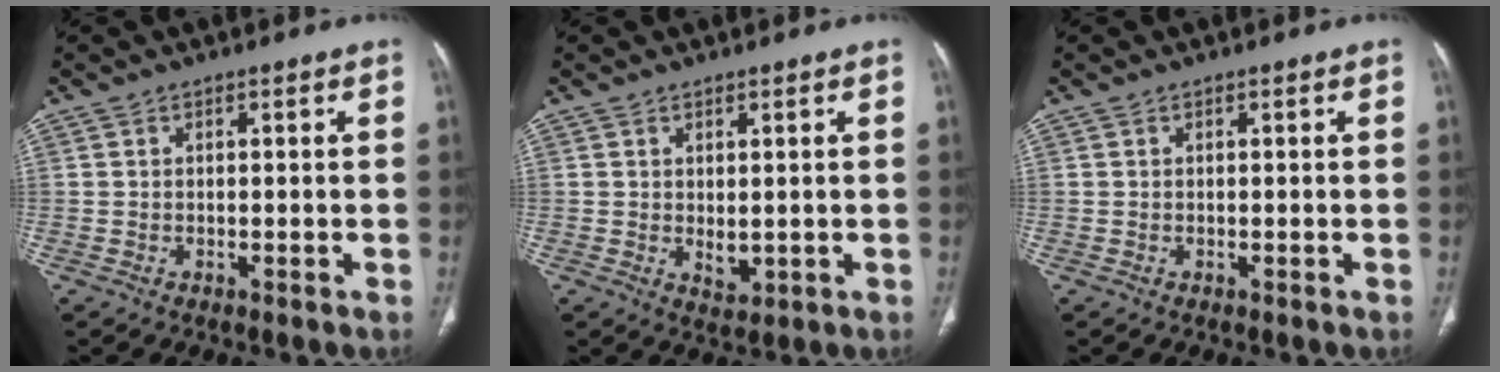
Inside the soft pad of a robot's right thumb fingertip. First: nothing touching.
{"total": 2.4, "force": [0.1, 1.3, 2.0], "torque": [-0.030, -0.011, 0.010]}
{"total": 0.0}